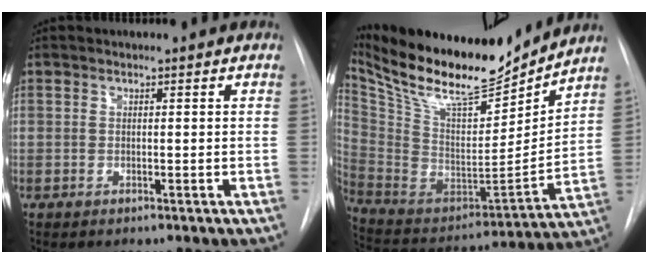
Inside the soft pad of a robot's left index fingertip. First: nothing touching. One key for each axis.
{"total": 22.9, "fx": 20.0, "fy": 4.4, "fz": 10.3, "tx": -0.200, "ty": -0.017, "tz": 0.340}